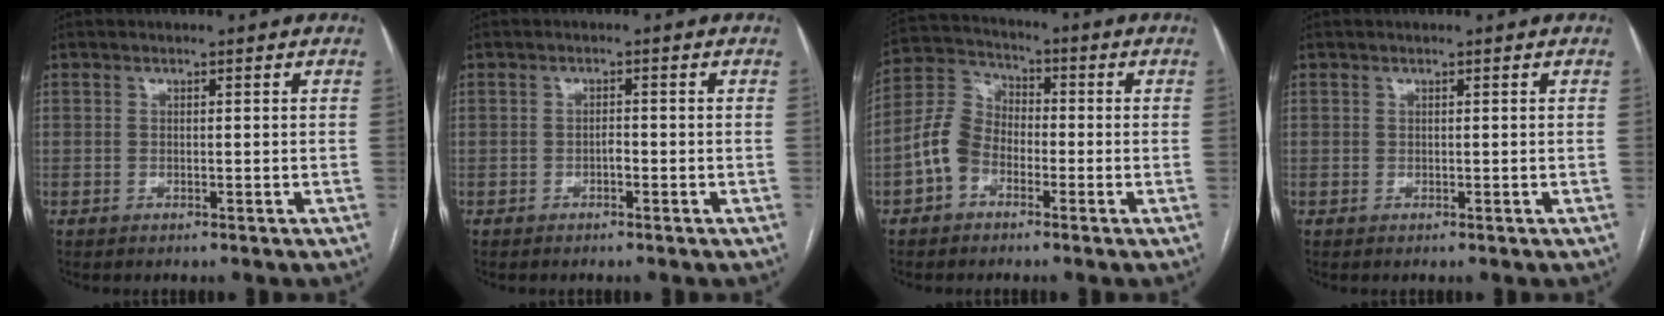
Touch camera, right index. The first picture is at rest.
{"total": 1.1, "force": [-0.6, 0.4, 0.8], "torque": [-0.014, 0.003, -0.011]}
{"total": 7.6, "force": [-3.0, 5.6, 4.3], "torque": [-0.108, 0.030, -0.066]}
{"total": 0.0}